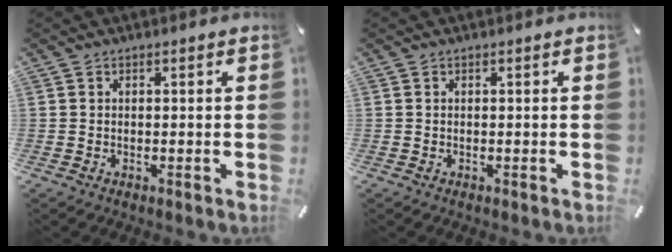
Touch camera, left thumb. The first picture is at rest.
{"total": 0.0}